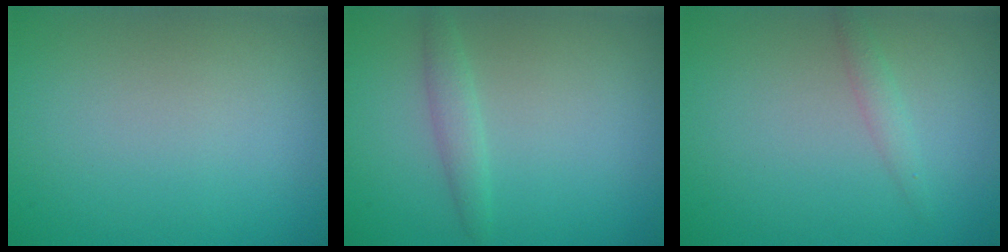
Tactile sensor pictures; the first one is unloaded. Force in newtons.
{"total": 1.6, "press": 1.6, "slide": 0.1}
{"total": 1.2, "press": 1.2, "slide": 0.1}